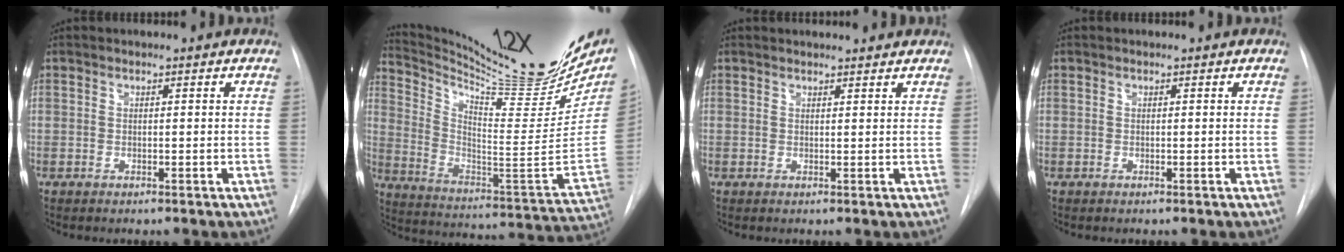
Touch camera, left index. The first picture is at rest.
{"total": 25.9, "force": [21.9, 3.0, 13.5], "torque": [-0.220, -0.066, 0.315]}
{"total": 4.3, "force": [4.2, 0.6, 0.8], "torque": [-0.010, 0.015, 0.045]}
{"total": 0.0}